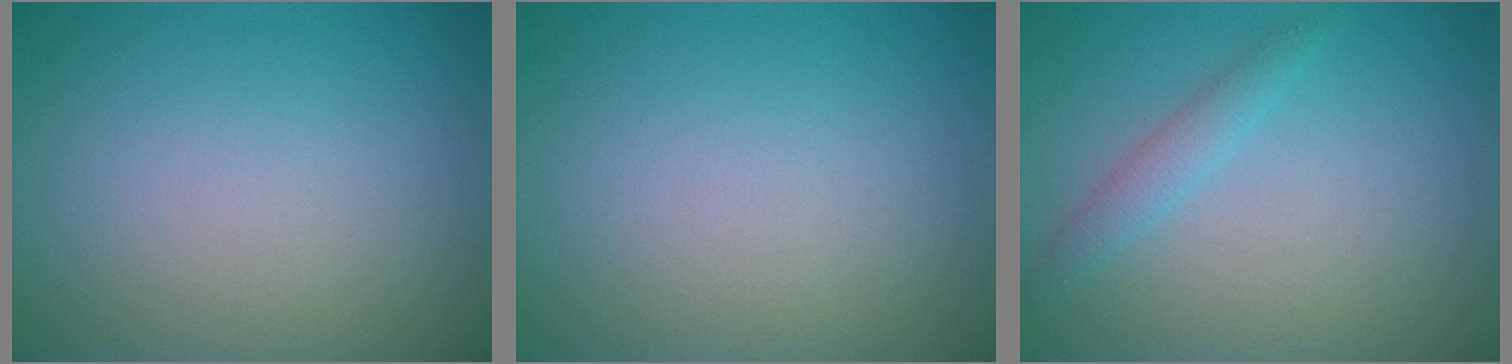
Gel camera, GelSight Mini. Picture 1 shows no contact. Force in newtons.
{"total": 0.0}
{"total": 1.6, "press": 1.6, "slide": 0.0}